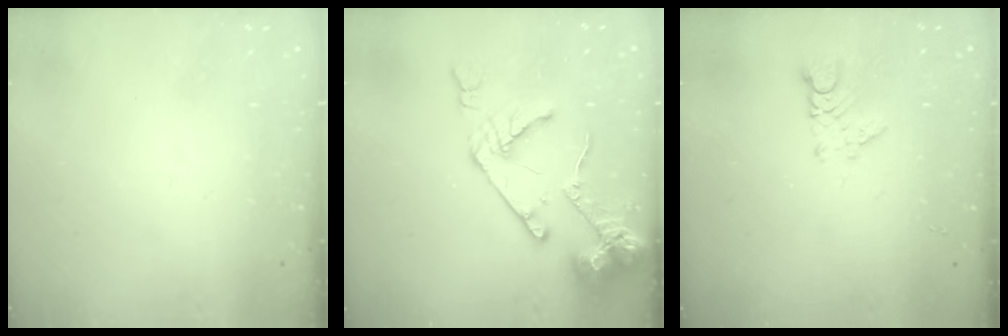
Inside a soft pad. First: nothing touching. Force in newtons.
{"total": 14.9, "press": 14.8, "slide": 1.7}
{"total": 2.7, "press": 2.6, "slide": 0.3}